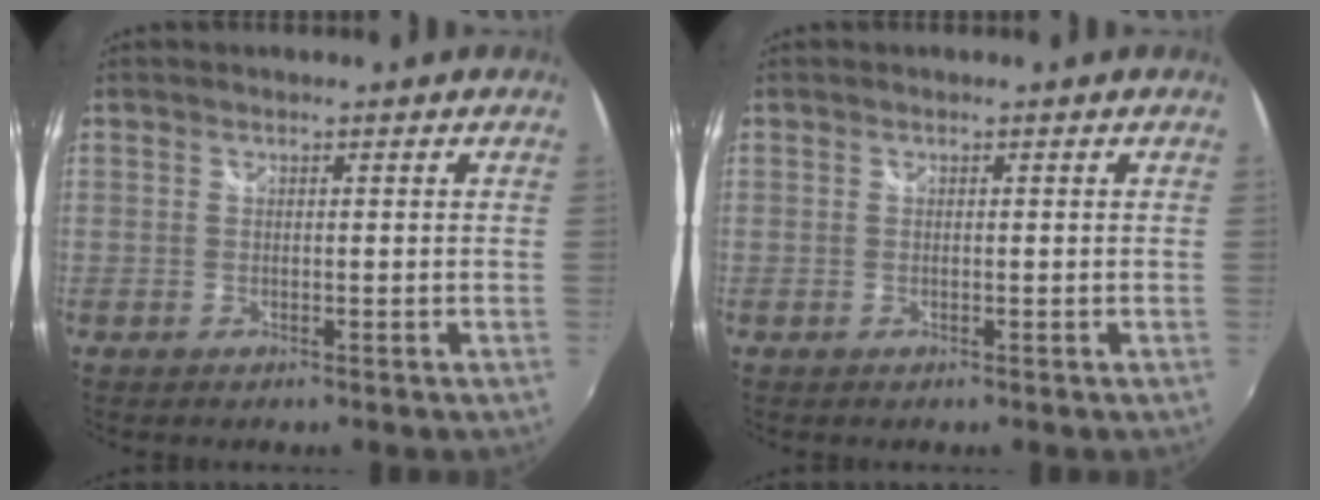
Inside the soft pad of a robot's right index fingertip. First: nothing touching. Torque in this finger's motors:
{"motor_torque": [0.00, 0.00, 0.00, 0.00]}